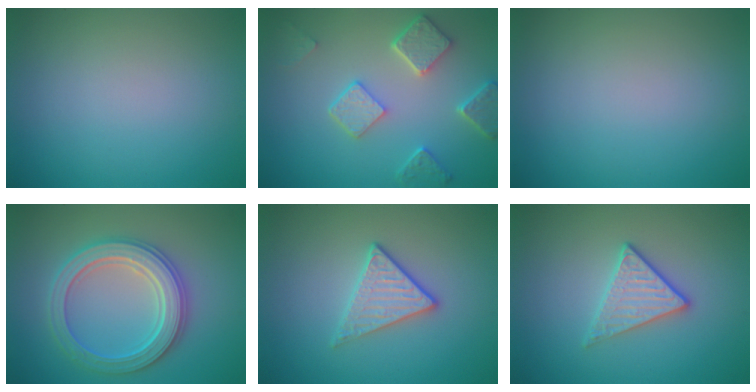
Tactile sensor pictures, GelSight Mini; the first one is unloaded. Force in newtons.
{"total": 4.7, "press": 3.7, "slide": 2.9}
{"total": 0.0}
{"total": 5.1, "press": 5.1, "slide": 0.9}
{"total": 2.8, "press": 2.5, "slide": 1.2}
{"total": 2.8, "press": 2.5, "slide": 1.2}